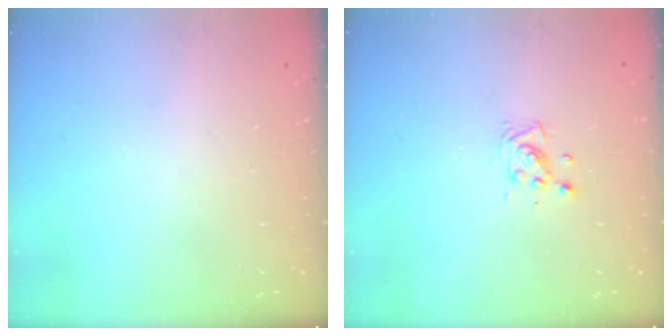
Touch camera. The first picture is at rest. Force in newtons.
{"total": 5.1, "press": 4.9, "slide": 1.3}